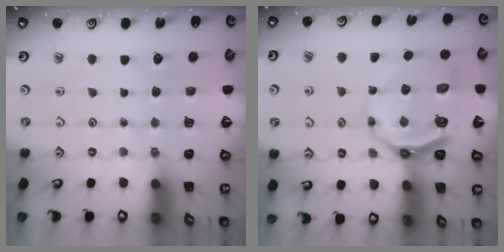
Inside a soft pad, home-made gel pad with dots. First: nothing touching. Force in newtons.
{"total": 8.7, "press": 7.9, "slide": 3.8}